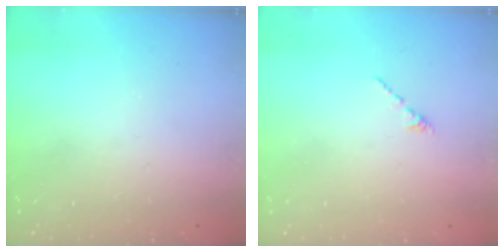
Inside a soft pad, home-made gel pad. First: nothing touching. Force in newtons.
{"total": 0.6, "press": 0.5, "slide": 0.3}